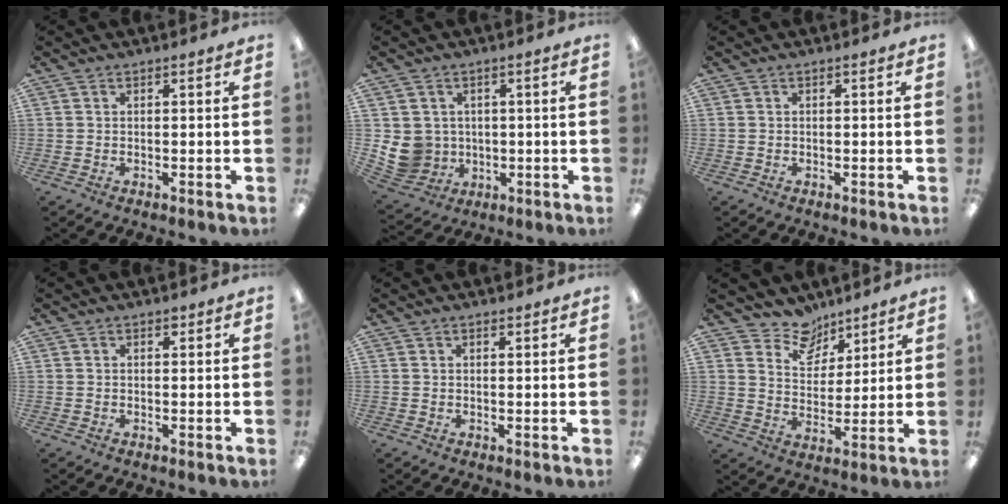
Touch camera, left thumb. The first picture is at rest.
{"total": 7.7, "force": [0.5, 7.5, 1.8], "torque": [-0.062, -0.006, 0.018]}
{"total": 0.0}
{"total": 0.8, "force": [0.5, 0.5, 0.3], "torque": [0.001, -0.001, 0.007]}
{"total": 0.8, "force": [0.7, 0.3, 0.2], "torque": [0.003, -0.004, 0.011]}
{"total": 8.9, "force": [7.5, 4.7, 1.1], "torque": [-0.025, -0.055, 0.142]}